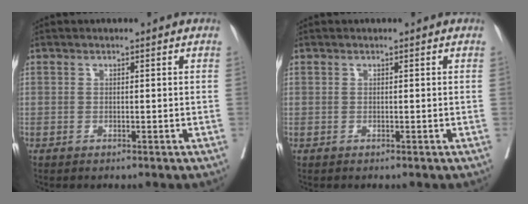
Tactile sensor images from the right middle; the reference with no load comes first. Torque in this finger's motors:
{"motor_torque": [-0.23, -0.49, 0.02, 0.00]}